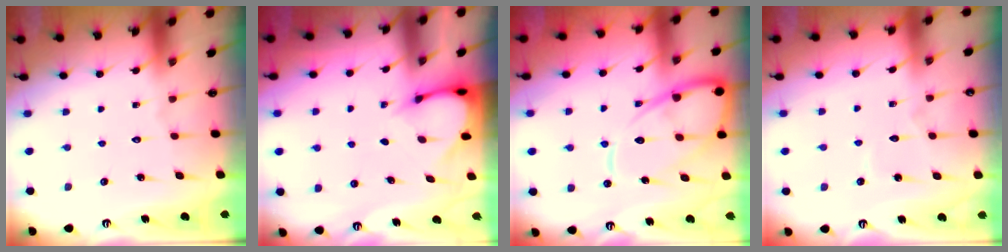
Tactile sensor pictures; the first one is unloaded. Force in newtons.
{"total": 3.0, "press": 3.0, "slide": 0.2}
{"total": 13.7, "press": 13.6, "slide": 1.2}
{"total": 2.9, "press": 2.9, "slide": 0.2}